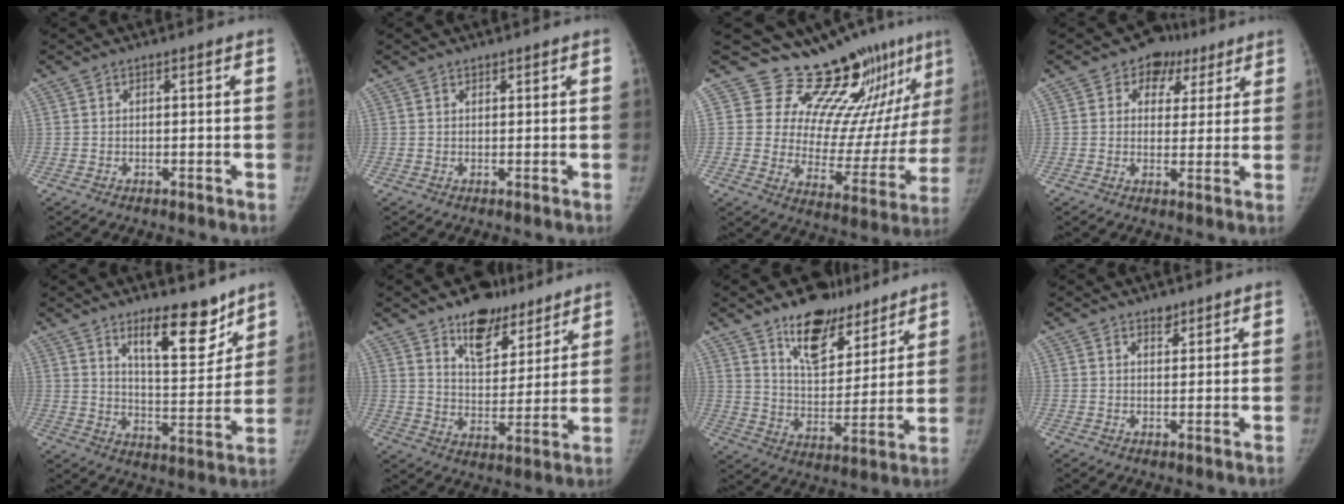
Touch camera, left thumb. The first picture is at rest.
{"total": 0.8, "force": [0.6, 0.4, 0.0], "torque": [0.008, -0.004, 0.007]}
{"total": 16.7, "force": [14.2, 4.7, 7.5], "torque": [-0.048, -0.131, 0.202]}
{"total": 7.8, "force": [4.1, 6.2, 2.1], "torque": [0.018, -0.005, 0.054]}
{"total": 13.9, "force": [9.8, 4.9, 8.7], "torque": [-0.090, -0.083, 0.162]}
{"total": 13.1, "force": [9.1, 7.1, 6.2], "torque": [-0.051, -0.058, 0.147]}
{"total": 14.8, "force": [10.5, 7.5, 7.3], "torque": [-0.069, -0.072, 0.177]}
{"total": 2.0, "force": [1.5, 1.1, 0.6], "torque": [0.005, -0.010, 0.021]}